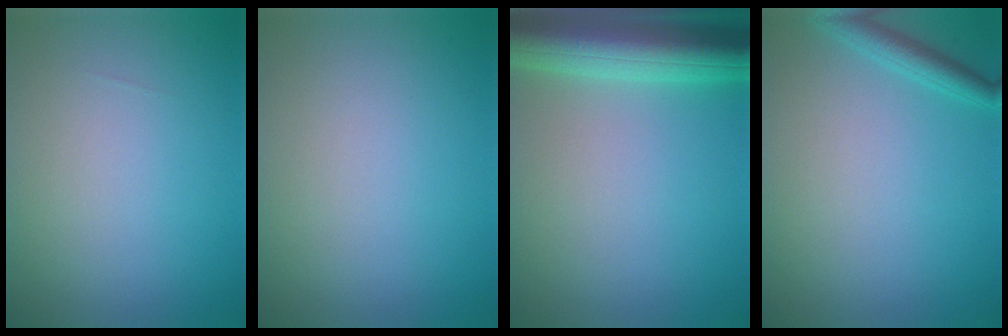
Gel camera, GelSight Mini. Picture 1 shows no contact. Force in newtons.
{"total": 0.0}
{"total": 7.4, "press": 7.4, "slide": 0.4}
{"total": 2.1, "press": 2.0, "slide": 0.2}